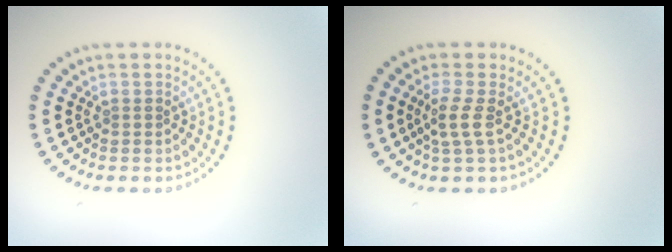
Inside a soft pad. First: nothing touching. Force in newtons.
{"total": 1.9, "press": 1.3, "slide": 1.3}